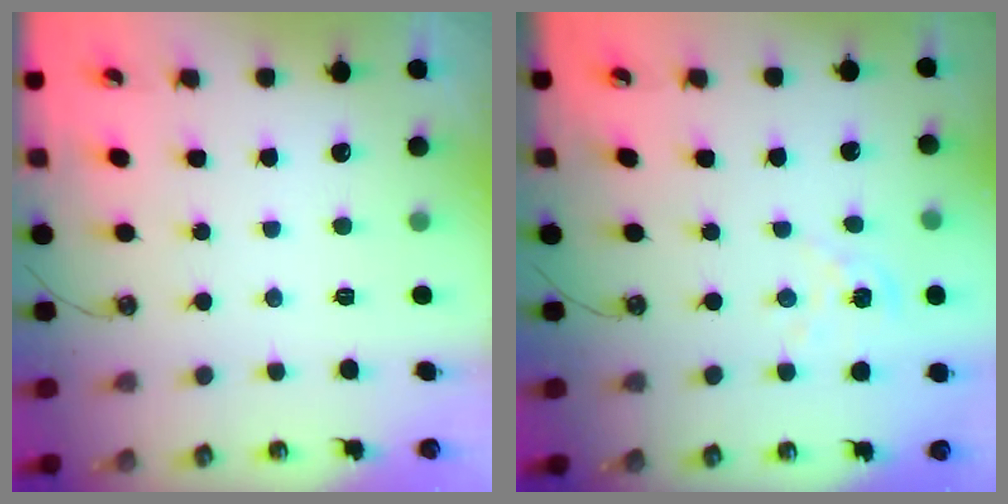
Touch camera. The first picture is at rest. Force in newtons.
{"total": 2.1, "press": 2.1, "slide": 0.2}